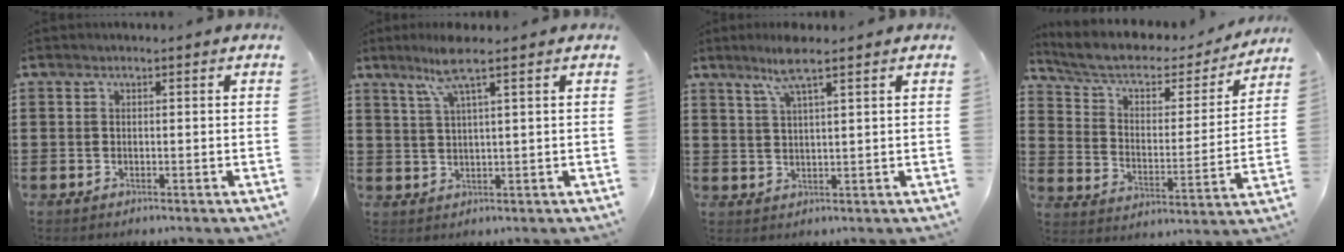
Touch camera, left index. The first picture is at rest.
{"total": 5.9, "force": [3.4, 0.0, 4.8], "torque": [-0.103, 0.005, 0.059]}
{"total": 5.2, "force": [3.4, 0.2, 3.9], "torque": [-0.085, 0.006, 0.059]}
{"total": 6.1, "force": [4.5, 2.7, 3.1], "torque": [-0.081, -0.024, 0.074]}